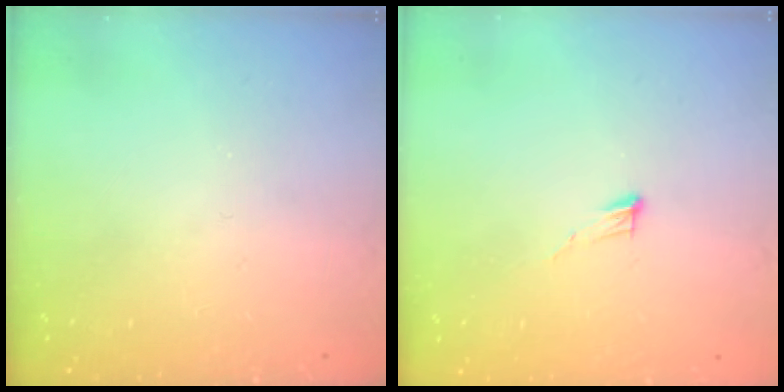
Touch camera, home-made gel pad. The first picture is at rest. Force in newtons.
{"total": 3.4, "press": 3.4, "slide": 0.2}